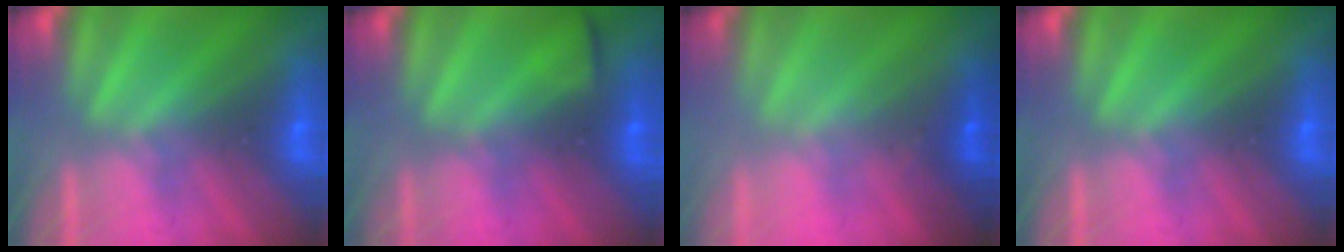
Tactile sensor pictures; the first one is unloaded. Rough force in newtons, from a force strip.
{"total": 1.8}
{"total": 1.5}
{"total": 0.0}